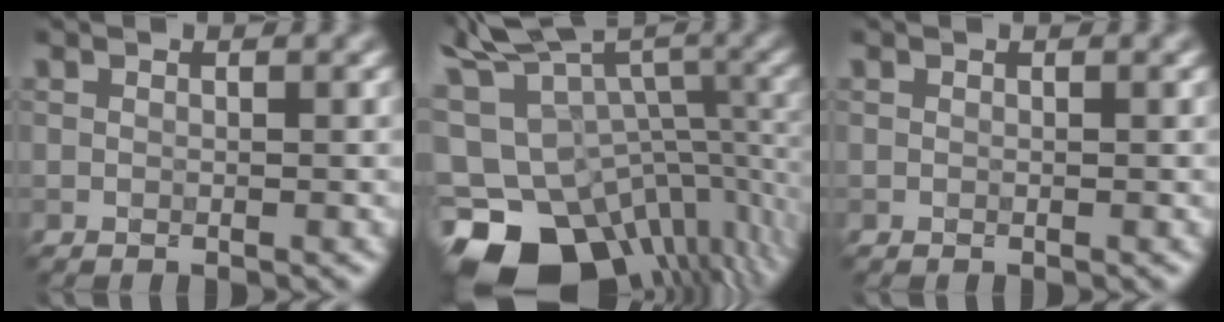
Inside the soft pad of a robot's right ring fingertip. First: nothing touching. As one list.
[{"total": 13.5, "force": [-4.8, 8.6, 9.3], "torque": [-0.170, -0.005, -0.054]}, {"total": 0.0}]